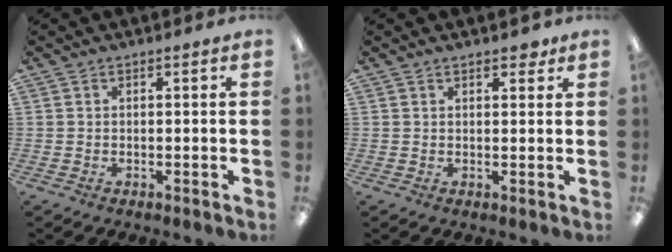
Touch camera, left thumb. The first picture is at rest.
{"total": 2.8, "force": [2.0, 1.1, 1.6], "torque": [-0.018, -0.005, 0.032]}